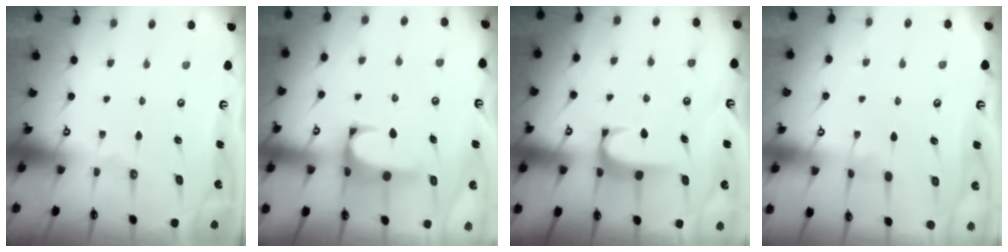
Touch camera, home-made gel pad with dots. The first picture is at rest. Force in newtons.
{"total": 2.1, "press": 1.9, "slide": 0.9}
{"total": 1.8, "press": 1.8, "slide": 0.5}
{"total": 3.3, "press": 3.3, "slide": 0.1}